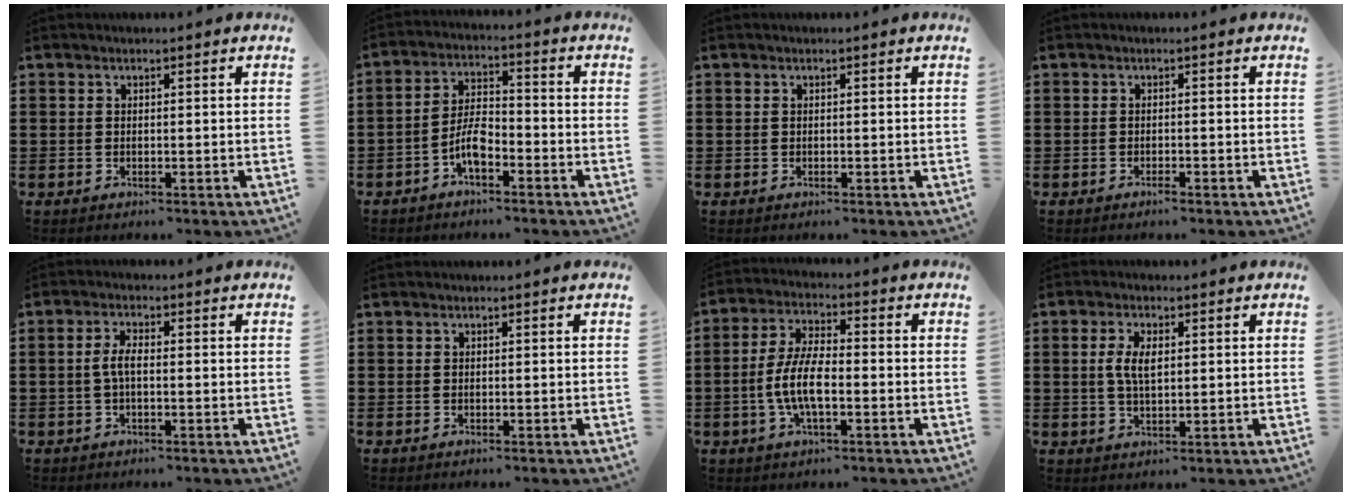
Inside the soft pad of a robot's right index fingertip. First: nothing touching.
{"total": 5.6, "force": [-2.9, 2.2, 4.2], "torque": [-0.099, 0.004, -0.062]}
{"total": 0.0}
{"total": 0.7, "force": [-0.6, 0.2, 0.2], "torque": [-0.007, -0.003, -0.012]}
{"total": 3.0, "force": [-0.4, 0.9, 2.8], "torque": [-0.066, -0.002, -0.014]}
{"total": 0.0}
{"total": 7.5, "force": [-1.8, 2.9, 6.7], "torque": [-0.156, -0.006, -0.041]}
{"total": 4.1, "force": [0.6, 1.8, 3.7], "torque": [-0.075, 0.008, 0.009]}